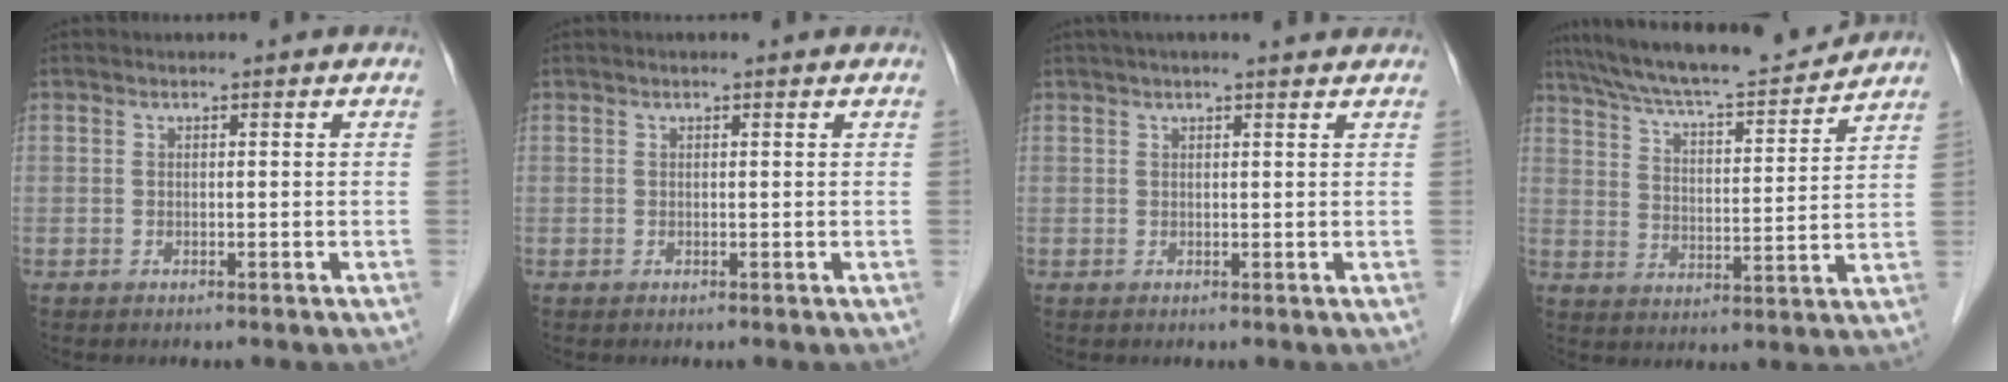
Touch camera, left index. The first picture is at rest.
{"total": 0.6, "force": [0.5, 0.1, 0.3], "torque": [-0.010, 0.008, 0.006]}
{"total": 6.0, "force": [5.2, 0.4, 3.0], "torque": [-0.045, 0.031, 0.067]}
{"total": 17.3, "force": [15.9, 1.5, 6.8], "torque": [-0.119, 0.013, 0.246]}